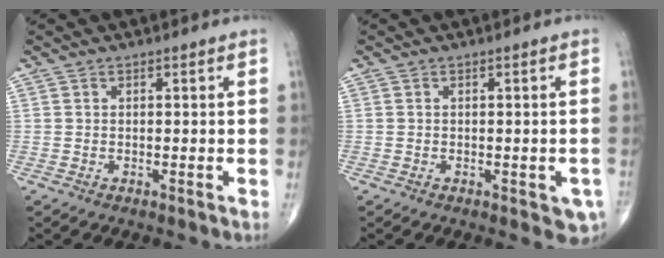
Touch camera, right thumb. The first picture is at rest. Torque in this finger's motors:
{"motor_torque": [0.75, 0.49, 0.21, -0.27, 0.06]}